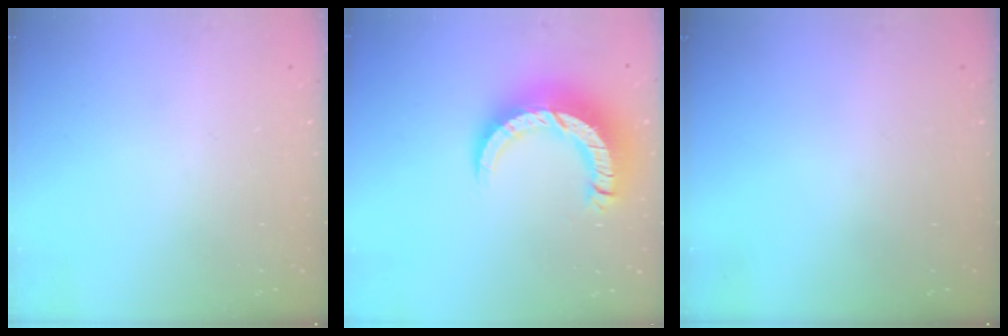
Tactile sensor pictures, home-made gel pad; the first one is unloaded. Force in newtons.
{"total": 12.9, "press": 12.9, "slide": 1.3}
{"total": 0.0}